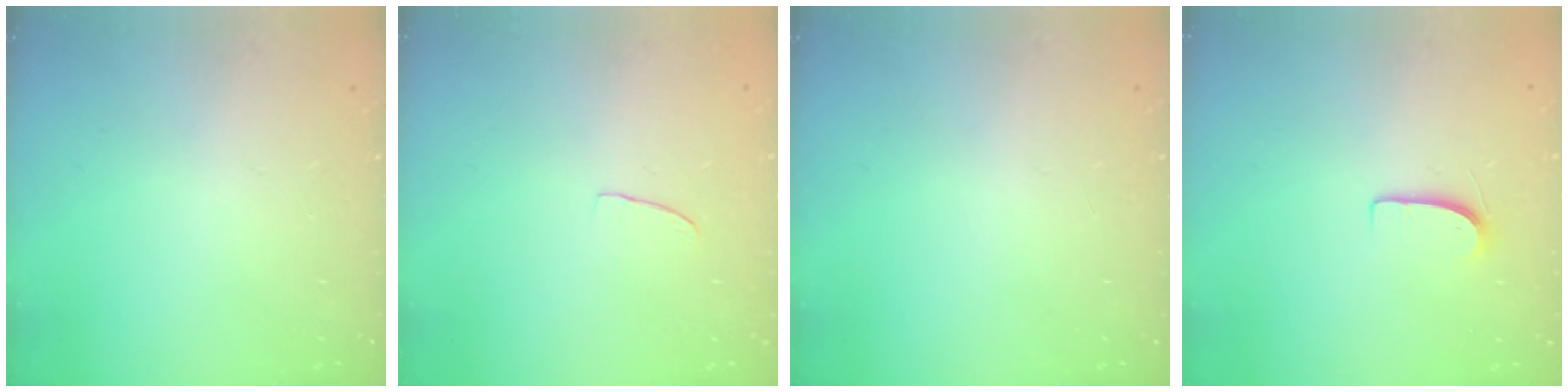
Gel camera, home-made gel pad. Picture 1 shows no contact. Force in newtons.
{"total": 2.6, "press": 2.6, "slide": 0.2}
{"total": 0.0}
{"total": 6.2, "press": 6.2, "slide": 0.6}